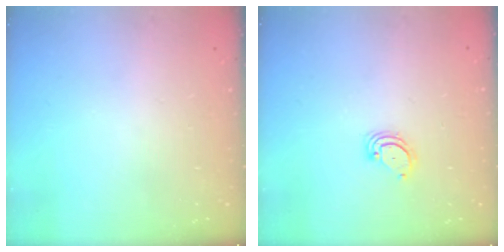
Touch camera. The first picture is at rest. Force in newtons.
{"total": 3.1, "press": 3.1, "slide": 0.3}